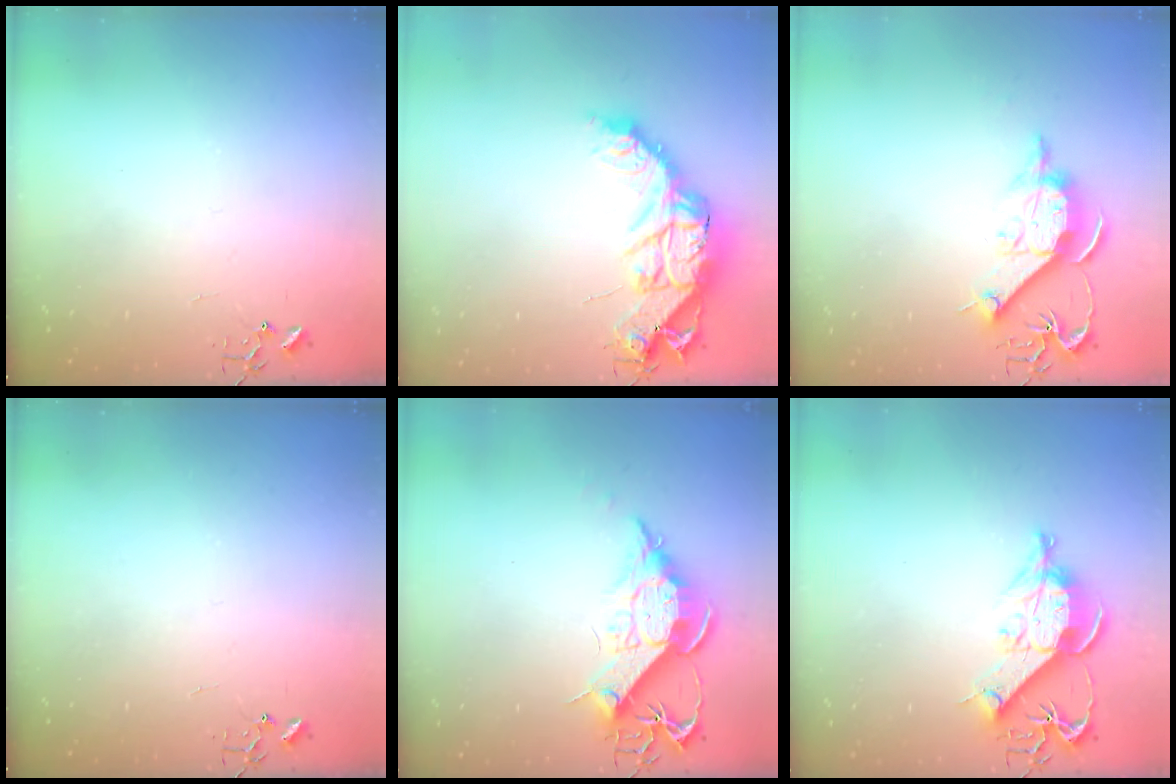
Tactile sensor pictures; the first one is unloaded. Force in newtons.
{"total": 16.2, "press": 16.2, "slide": 1.5}
{"total": 11.7, "press": 11.7, "slide": 0.6}
{"total": 0.0}
{"total": 12.6, "press": 12.6, "slide": 1.2}
{"total": 11.0, "press": 11.0, "slide": 1.3}